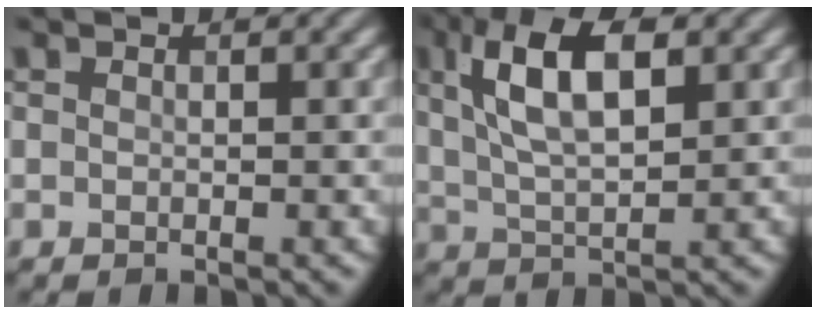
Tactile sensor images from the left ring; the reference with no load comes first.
{"total": 7.6, "force": [2.6, 3.1, 6.4], "torque": [-0.123, 0.013, 0.045]}